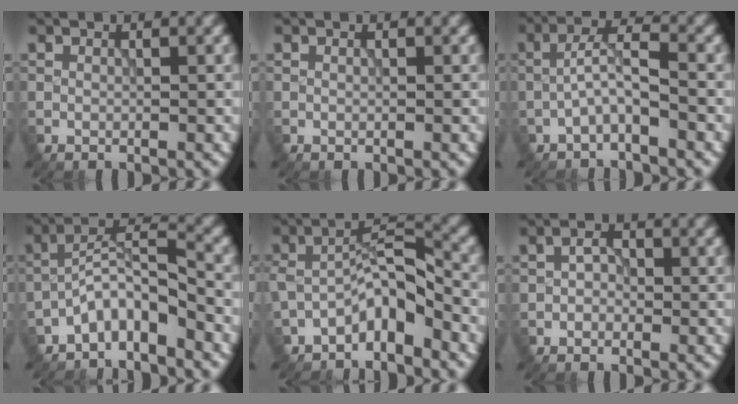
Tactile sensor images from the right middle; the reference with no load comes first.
{"total": 0.0}
{"total": 3.0, "force": [-1.4, 0.8, 2.5], "torque": [-0.048, 0.012, -0.034]}
{"total": 4.7, "force": [-3.4, 1.4, 3.0], "torque": [-0.050, 0.015, -0.071]}
{"total": 4.4, "force": [-2.9, 1.6, 3.0], "torque": [-0.049, 0.018, -0.056]}
{"total": 1.7, "force": [-0.2, 1.3, 1.2], "torque": [-0.021, 0.000, -0.007]}